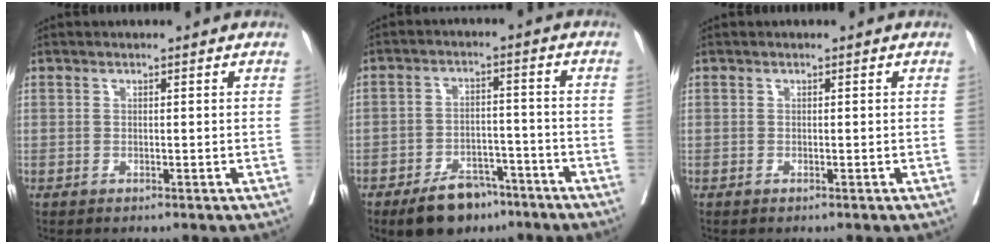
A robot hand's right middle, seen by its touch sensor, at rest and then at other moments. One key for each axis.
{"total": 8.6, "fx": -6.2, "fy": 4.3, "fz": 4.0, "tx": -0.066, "ty": 0.002, "tz": -0.100}
{"total": 0.0}